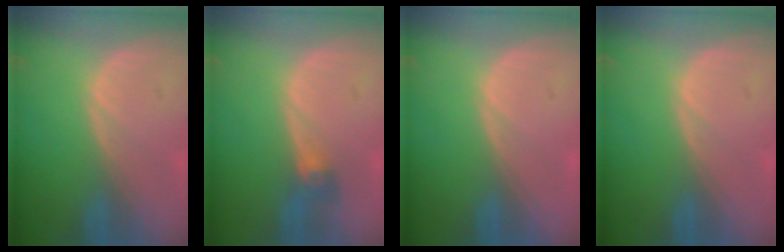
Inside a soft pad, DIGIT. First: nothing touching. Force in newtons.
{"total": 3.0, "press": 2.6, "slide": 1.5}
{"total": 0.0}
{"total": 0.0}